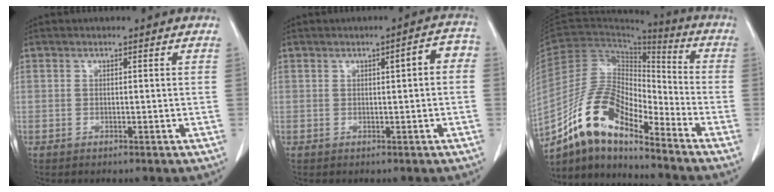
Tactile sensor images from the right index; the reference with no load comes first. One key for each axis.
{"total": 3.6, "fx": 0.4, "fy": 0.8, "fz": 3.5, "tx": -0.041, "ty": 0.015, "tz": 0.000}
{"total": 13.0, "fx": -10.2, "fy": 3.8, "fz": 7.2, "tx": -0.143, "ty": 0.027, "tz": -0.189}